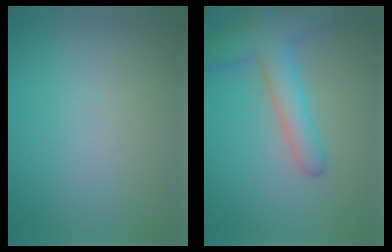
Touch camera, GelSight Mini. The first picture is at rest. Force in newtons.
{"total": 5.3, "press": 5.2, "slide": 0.2}